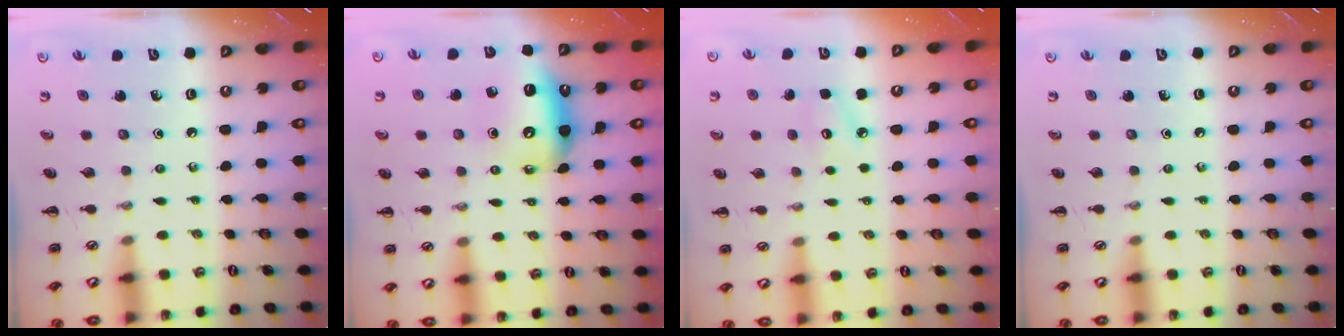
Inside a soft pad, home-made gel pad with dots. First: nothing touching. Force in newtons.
{"total": 9.5, "press": 9.5, "slide": 1.1}
{"total": 5.2, "press": 5.0, "slide": 1.5}
{"total": 0.0}